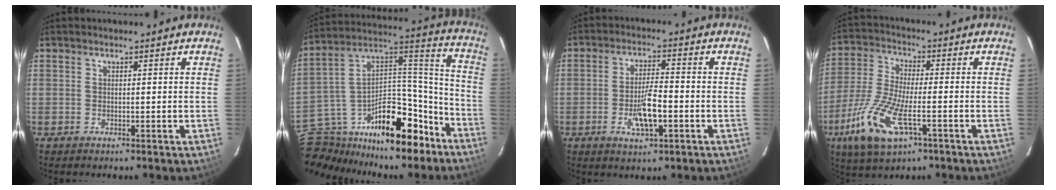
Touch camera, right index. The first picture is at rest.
{"total": 25.5, "force": [-16.2, 14.9, 13.0], "torque": [-0.251, 0.074, -0.238]}
{"total": 7.2, "force": [-2.5, 2.2, 6.4], "torque": [-0.125, -0.003, -0.041]}
{"total": 13.7, "force": [-6.0, 5.0, 11.3], "torque": [-0.256, -0.018, -0.115]}